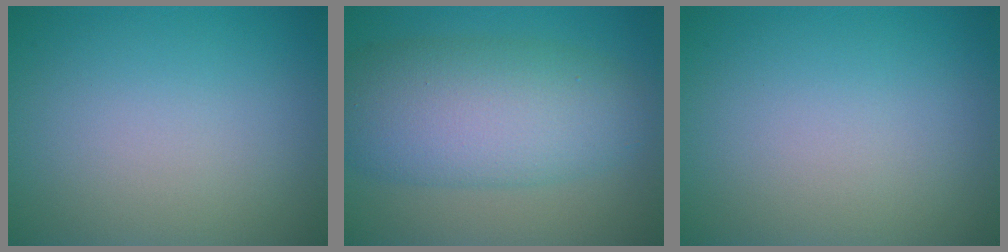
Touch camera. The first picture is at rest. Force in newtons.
{"total": 8.8, "press": 8.8, "slide": 0.2}
{"total": 0.0}